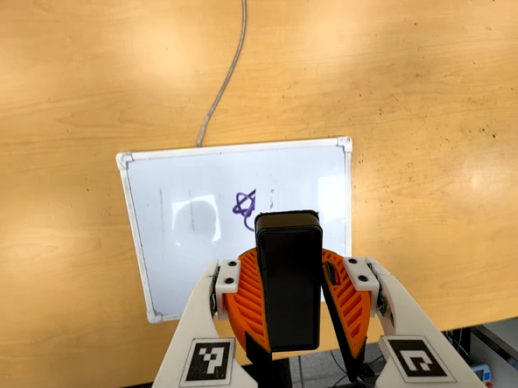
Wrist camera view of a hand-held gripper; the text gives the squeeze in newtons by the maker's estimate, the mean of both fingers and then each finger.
{"total": 9.7, "left": 10.0, "right": 9.5}